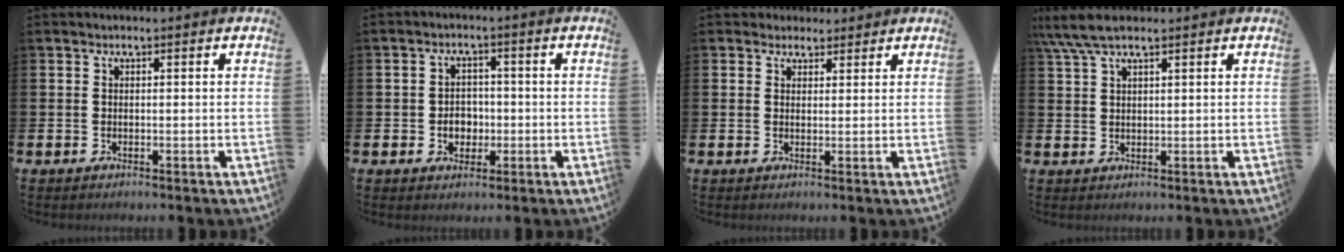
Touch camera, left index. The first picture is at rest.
{"total": 3.2, "force": [-0.6, 2.7, 1.6], "torque": [-0.018, -0.001, -0.021]}
{"total": 2.6, "force": [2.3, 1.1, -0.3], "torque": [0.011, -0.006, 0.041]}
{"total": 5.2, "force": [4.0, 1.1, 3.2], "torque": [-0.074, -0.003, 0.073]}